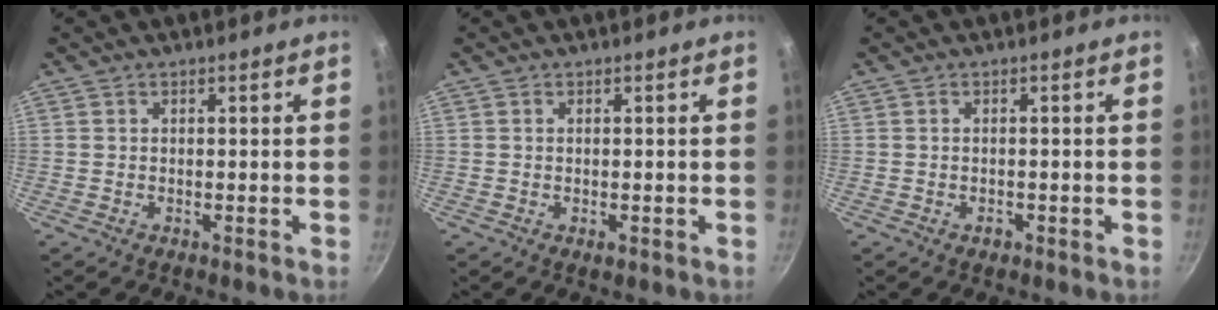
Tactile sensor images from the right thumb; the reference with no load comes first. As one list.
[{"total": 1.1, "force": [-0.3, 0.5, 0.9], "torque": [-0.013, -0.001, -0.004]}, {"total": 1.3, "force": [-0.6, 0.8, 0.8], "torque": [-0.013, 0.003, -0.008]}]